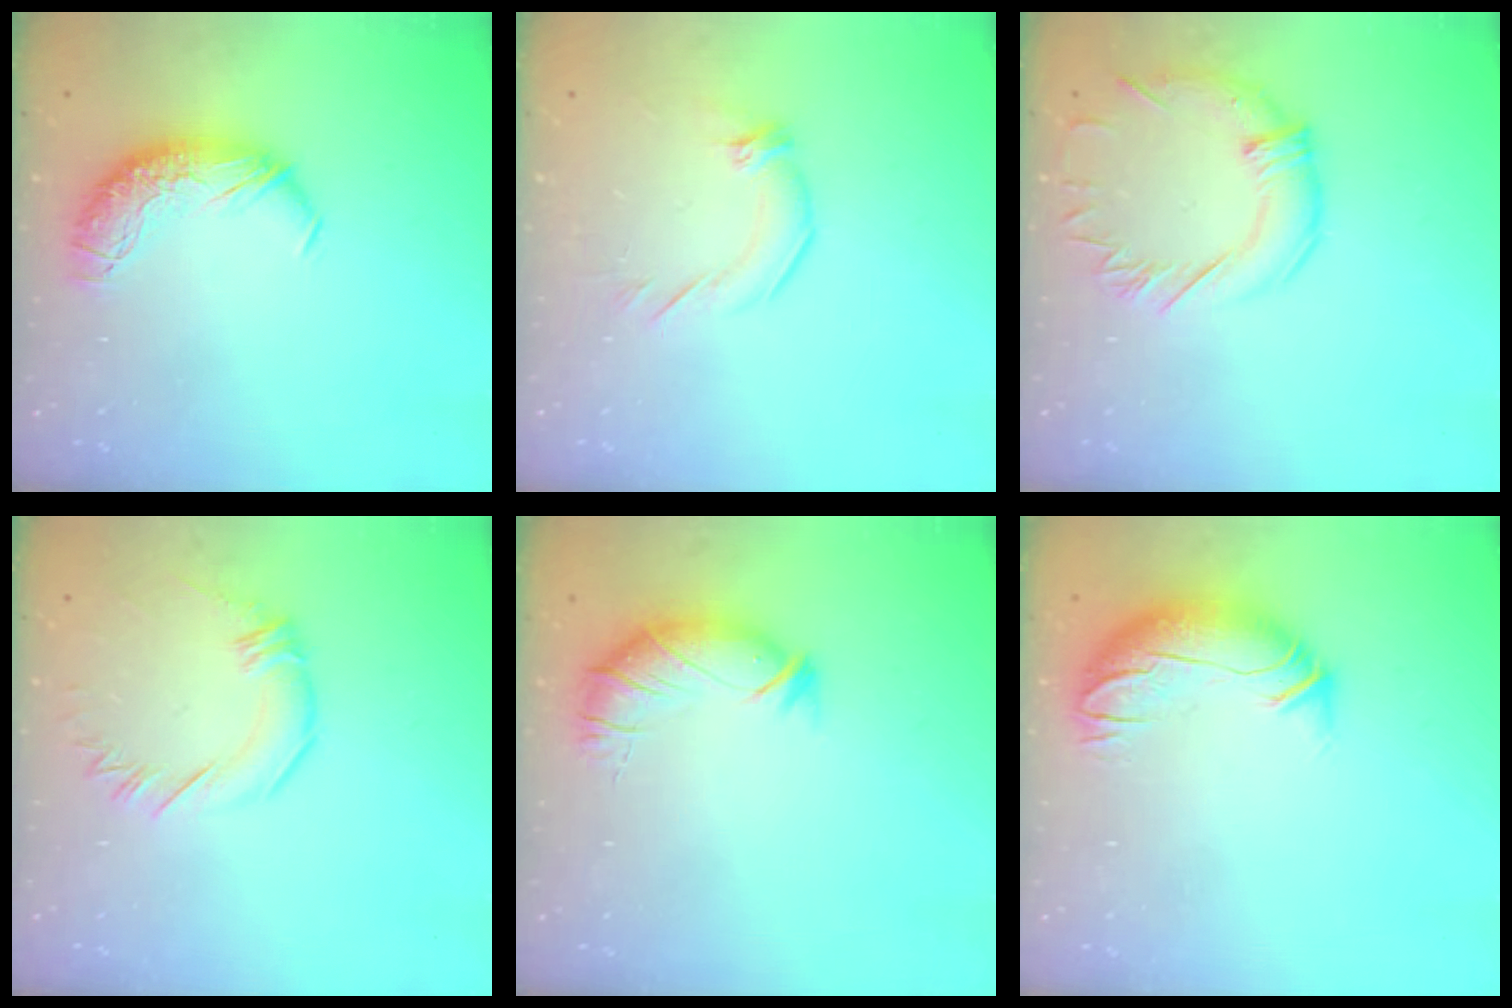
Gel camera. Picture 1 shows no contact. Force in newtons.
{"total": 2.7, "press": 1.7, "slide": 2.1}
{"total": 1.4, "press": 0.9, "slide": 1.1}
{"total": 1.1, "press": 0.9, "slide": 0.6}
{"total": 3.2, "press": 2.5, "slide": 1.9}
{"total": 3.2, "press": 1.6, "slide": 2.8}